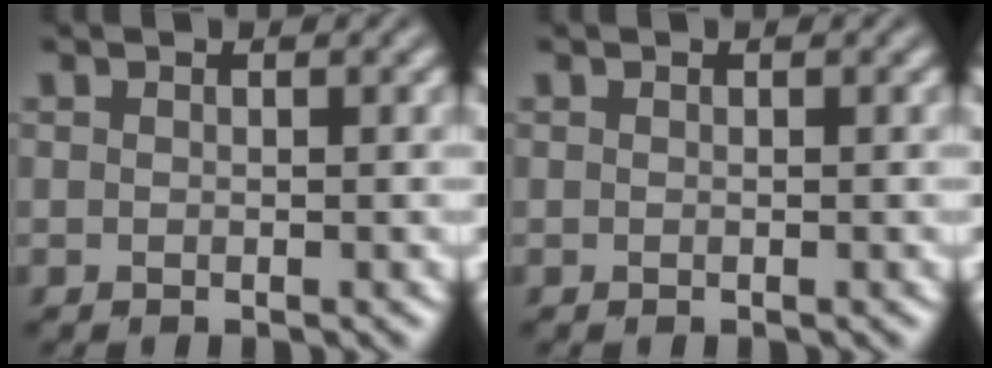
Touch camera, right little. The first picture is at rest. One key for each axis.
{"total": 0.0}